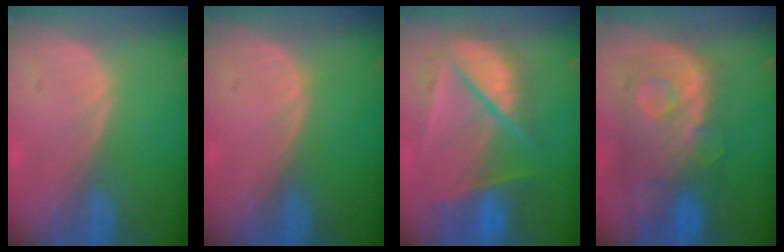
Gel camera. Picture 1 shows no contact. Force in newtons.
{"total": 0.0}
{"total": 9.9, "press": 8.5, "slide": 5.1}
{"total": 11.1, "press": 9.7, "slide": 5.4}